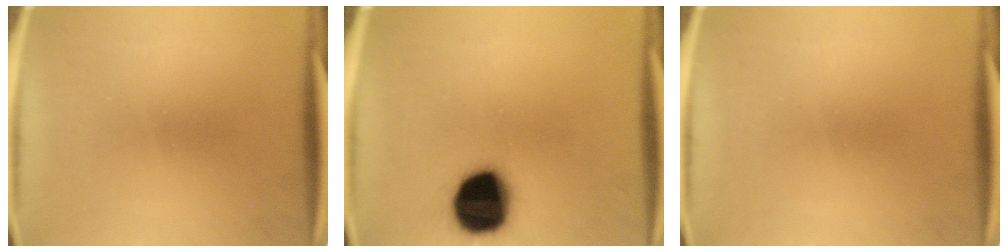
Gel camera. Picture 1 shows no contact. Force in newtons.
{"total": 18.0}
{"total": 0.0}